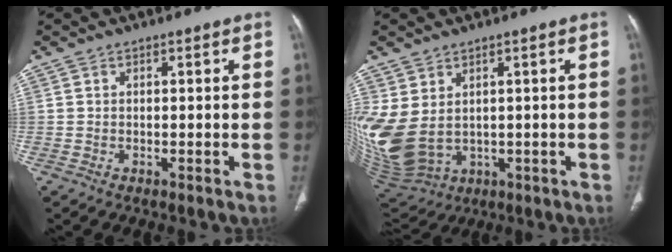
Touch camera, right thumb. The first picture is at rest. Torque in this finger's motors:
{"motor_torque": [-0.64, 2.35, 2.40, -0.04, 0.67]}